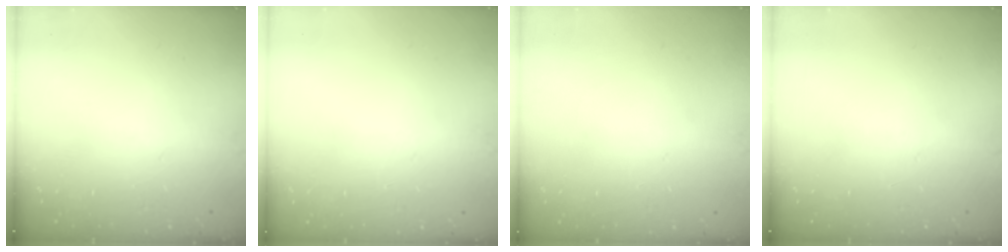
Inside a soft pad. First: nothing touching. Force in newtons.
{"total": 0.0}
{"total": 0.0}
{"total": 0.0}